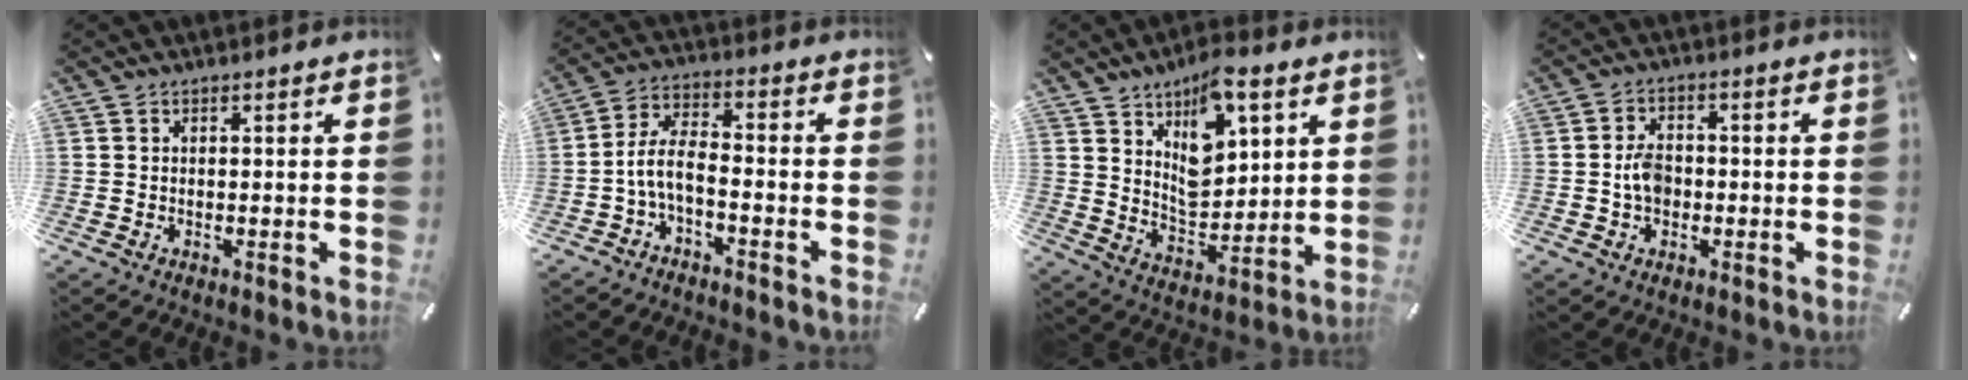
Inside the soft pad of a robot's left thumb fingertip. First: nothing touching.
{"total": 6.6, "force": [-3.1, 2.8, 5.2], "torque": [-0.114, 0.004, -0.061]}
{"total": 12.3, "force": [7.3, 7.1, 7.0], "torque": [-0.111, -0.039, 0.134]}
{"total": 5.1, "force": [-0.8, 3.6, 3.4], "torque": [-0.069, 0.009, -0.017]}